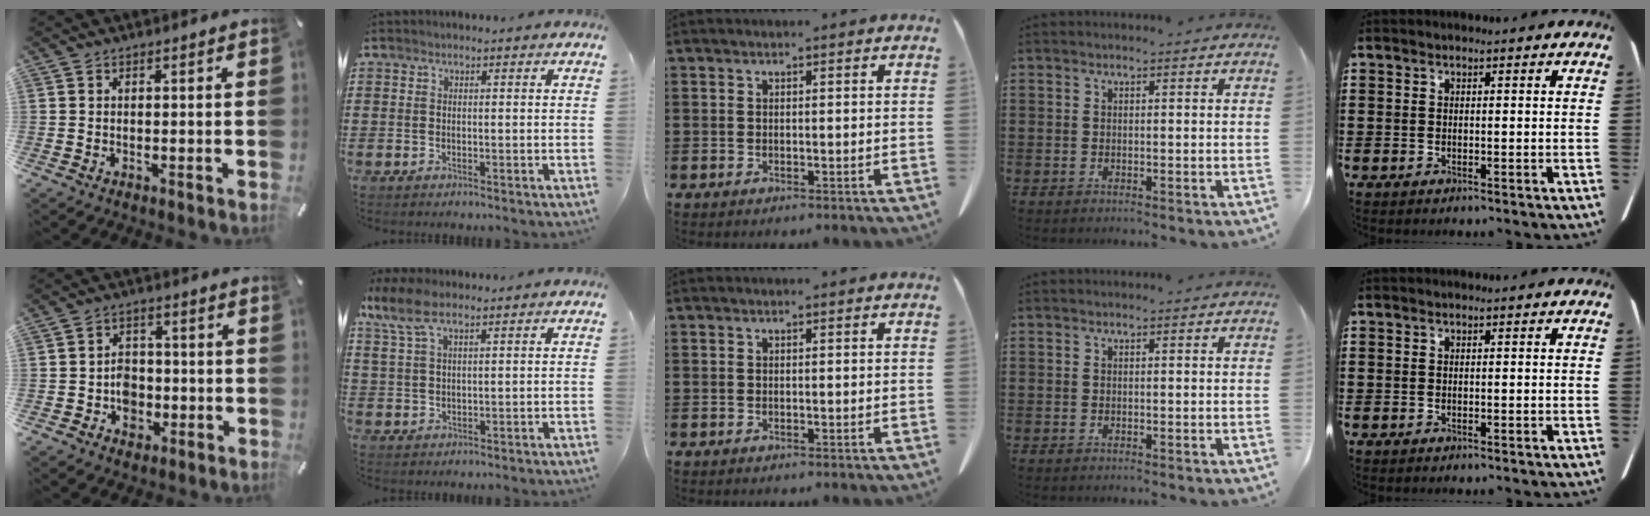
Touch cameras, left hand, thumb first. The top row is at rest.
{"thumb": {"total": 6.1, "force": [-1.7, 5.3, 2.5], "torque": [-0.029, 0.009, -0.029]}, "index": {"total": 6.1, "force": [4.0, 1.6, 4.3], "torque": [-0.108, -0.004, 0.070]}}